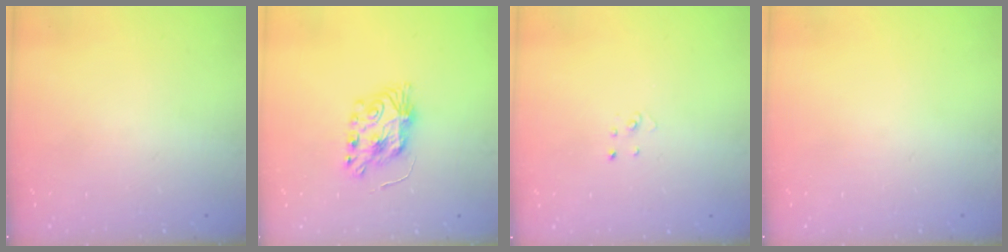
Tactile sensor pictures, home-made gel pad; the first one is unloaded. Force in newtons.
{"total": 7.9, "press": 7.9, "slide": 0.5}
{"total": 1.9, "press": 1.9, "slide": 0.2}
{"total": 0.0}